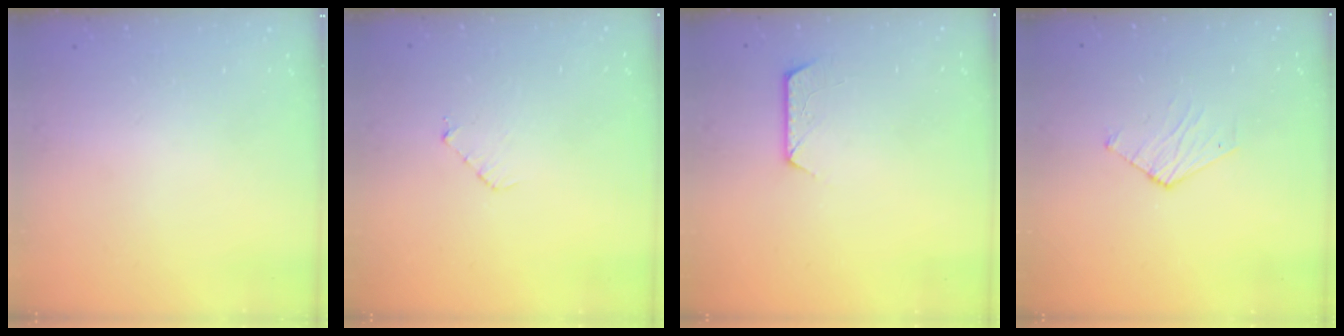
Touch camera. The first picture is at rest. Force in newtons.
{"total": 3.8, "press": 3.8, "slide": 0.3}
{"total": 7.9, "press": 7.8, "slide": 0.8}
{"total": 4.2, "press": 4.2, "slide": 0.4}